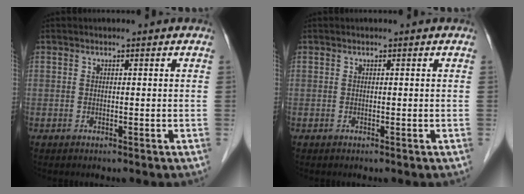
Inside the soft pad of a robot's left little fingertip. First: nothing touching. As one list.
[{"total": 0.0}]